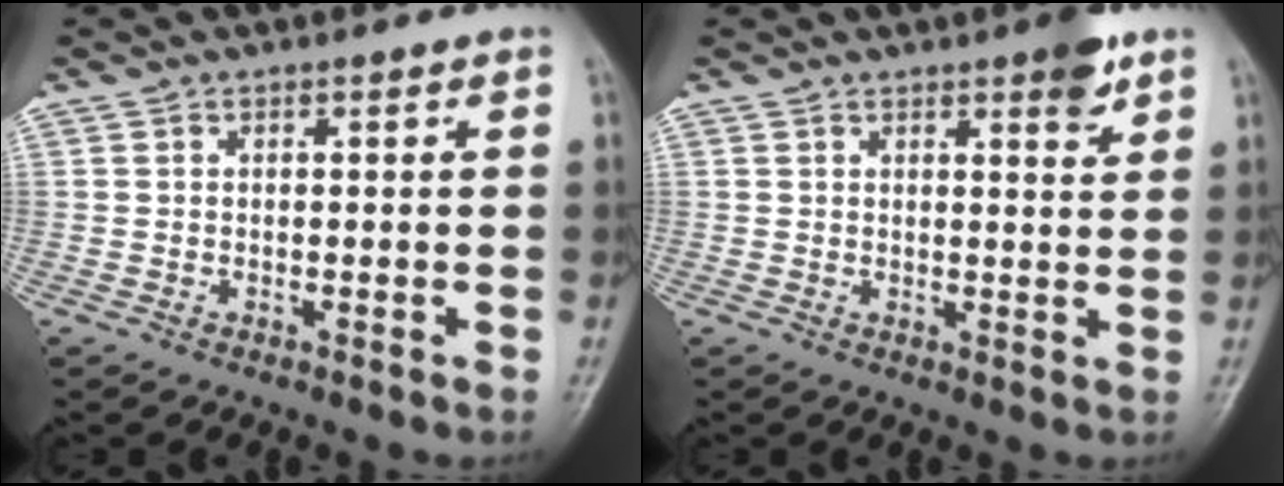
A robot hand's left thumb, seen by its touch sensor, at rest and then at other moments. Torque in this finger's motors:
{"motor_torque": [0.73, 0.46, 0.55, -0.41, 0.00]}